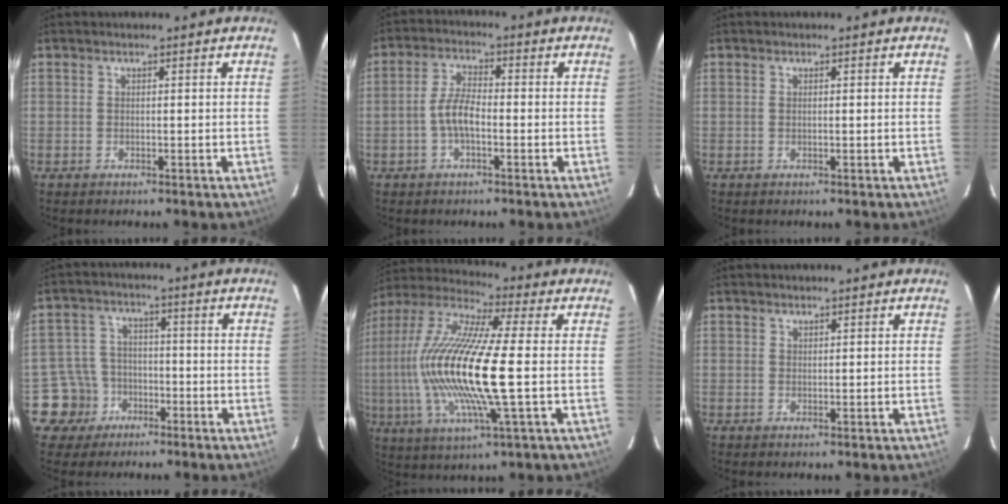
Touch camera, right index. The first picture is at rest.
{"total": 4.8, "force": [-1.5, 1.8, 4.2], "torque": [-0.091, 0.011, -0.030]}
{"total": 0.0}
{"total": 7.5, "force": [-3.8, 6.5, 0.2], "torque": [-0.032, 0.026, -0.061]}
{"total": 21.2, "force": [-0.9, 3.0, 21.0], "torque": [-0.407, -0.007, -0.029]}
{"total": 0.7, "force": [0.6, 0.3, 0.0], "torque": [0.000, 0.001, 0.011]}